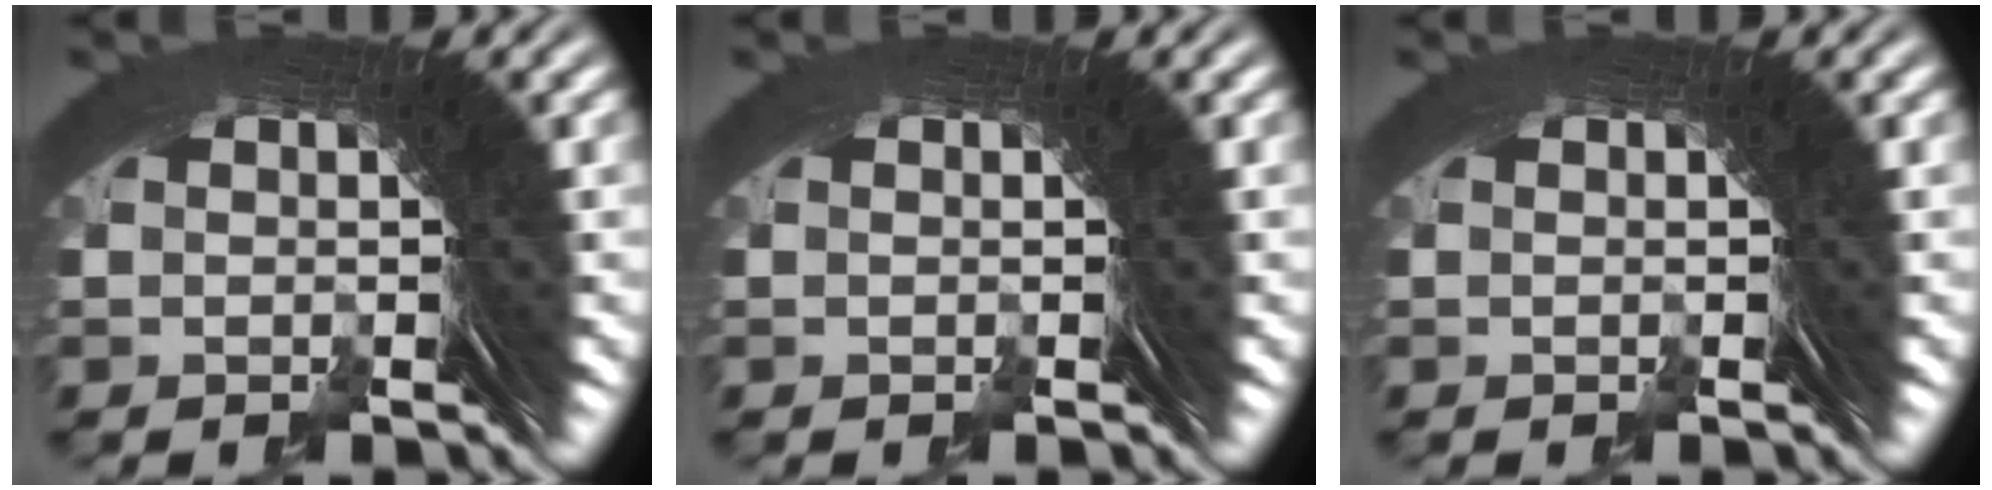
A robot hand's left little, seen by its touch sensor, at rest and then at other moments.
{"total": 0.0}
{"total": 0.0}